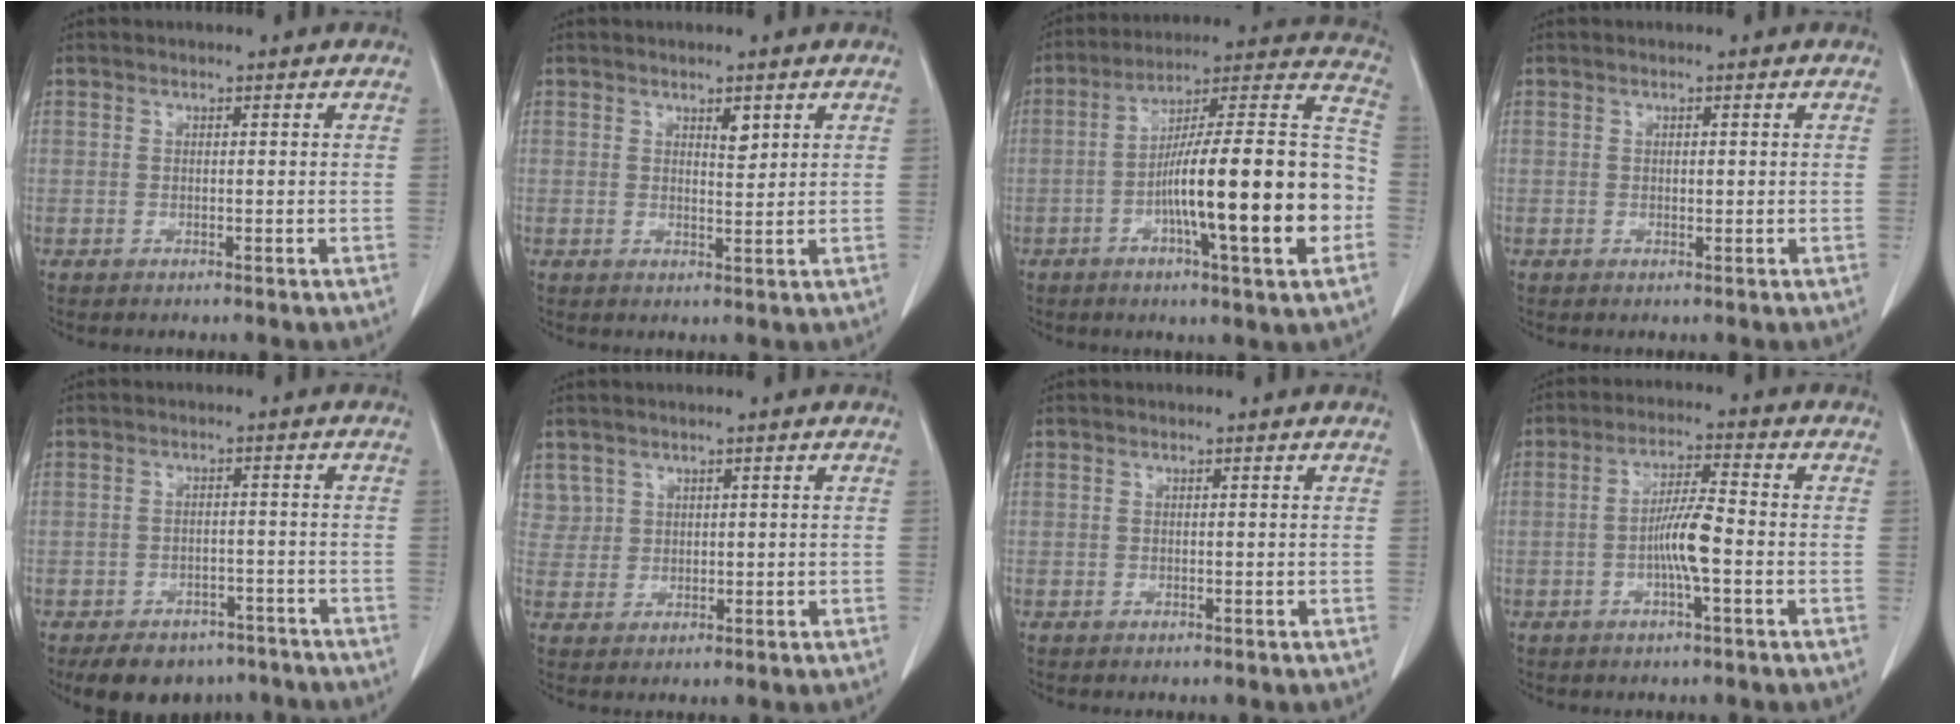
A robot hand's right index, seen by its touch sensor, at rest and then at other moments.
{"total": 2.2, "force": [1.3, 0.7, 1.6], "torque": [-0.028, -0.006, 0.022]}
{"total": 22.1, "force": [-5.4, 1.8, 21.4], "torque": [-0.299, 0.013, -0.085]}
{"total": 0.6, "force": [0.1, 0.3, 0.5], "torque": [-0.008, -0.001, 0.003]}
{"total": 9.8, "force": [-7.5, 5.6, 2.8], "torque": [-0.031, 0.003, -0.096]}
{"total": 3.2, "force": [1.9, 2.6, -0.1], "torque": [0.011, 0.006, 0.037]}
{"total": 0.0}
{"total": 6.1, "force": [-1.5, 0.5, 5.8], "torque": [-0.118, 0.006, -0.028]}